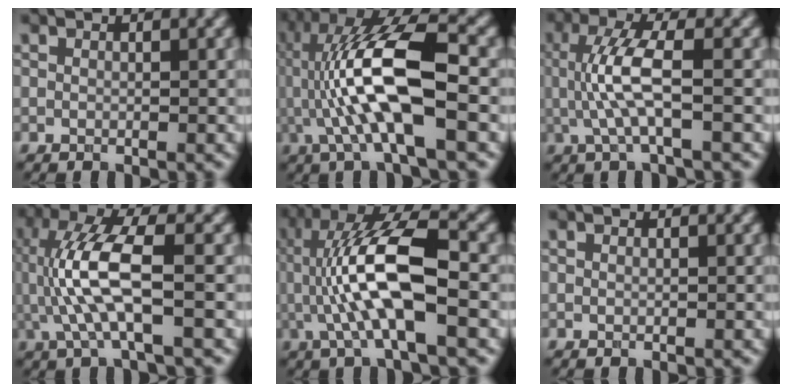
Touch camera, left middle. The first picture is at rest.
{"total": 10.3, "force": [-0.6, 2.8, 9.9], "torque": [-0.195, 0.015, -0.012]}
{"total": 5.0, "force": [-0.1, 1.1, 4.9], "torque": [-0.107, 0.000, -0.002]}
{"total": 7.2, "force": [-0.4, 1.9, 6.9], "torque": [-0.156, 0.006, -0.004]}
{"total": 9.3, "force": [-0.5, 2.6, 8.9], "torque": [-0.173, 0.011, -0.008]}
{"total": 0.0}